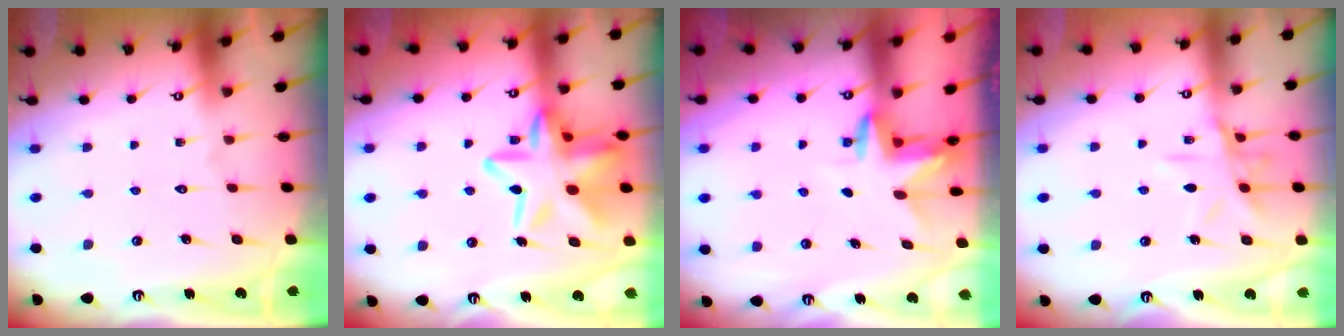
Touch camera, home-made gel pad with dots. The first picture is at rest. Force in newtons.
{"total": 20.7, "press": 20.6, "slide": 1.9}
{"total": 3.2, "press": 3.2, "slide": 0.3}
{"total": 10.8, "press": 10.8, "slide": 0.7}